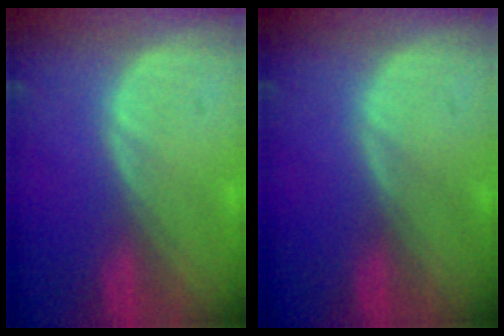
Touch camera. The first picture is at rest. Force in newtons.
{"total": 0.0}